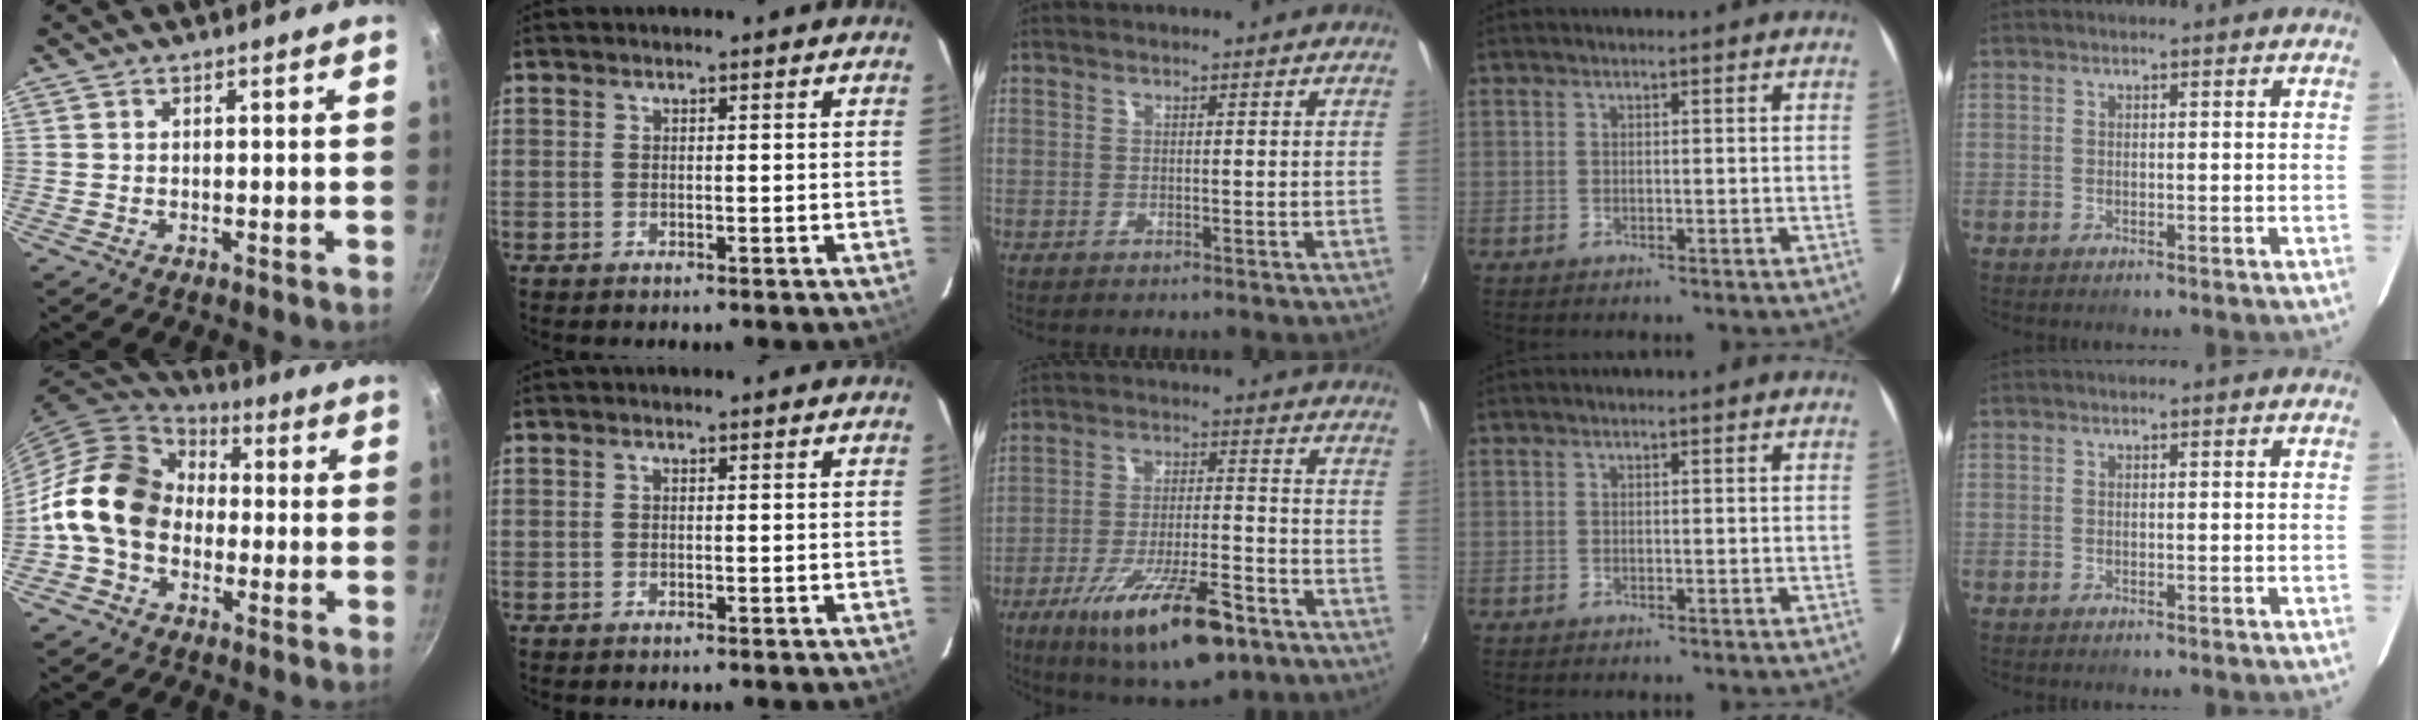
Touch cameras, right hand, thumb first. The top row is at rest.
{"thumb": {"total": 15.5, "force": [-1.3, 12.1, 9.5], "torque": [-0.133, 0.039, -0.041]}, "middle": {"total": 18.2, "force": [-10.9, 5.2, 13.5], "torque": [-0.241, -0.027, -0.170]}}